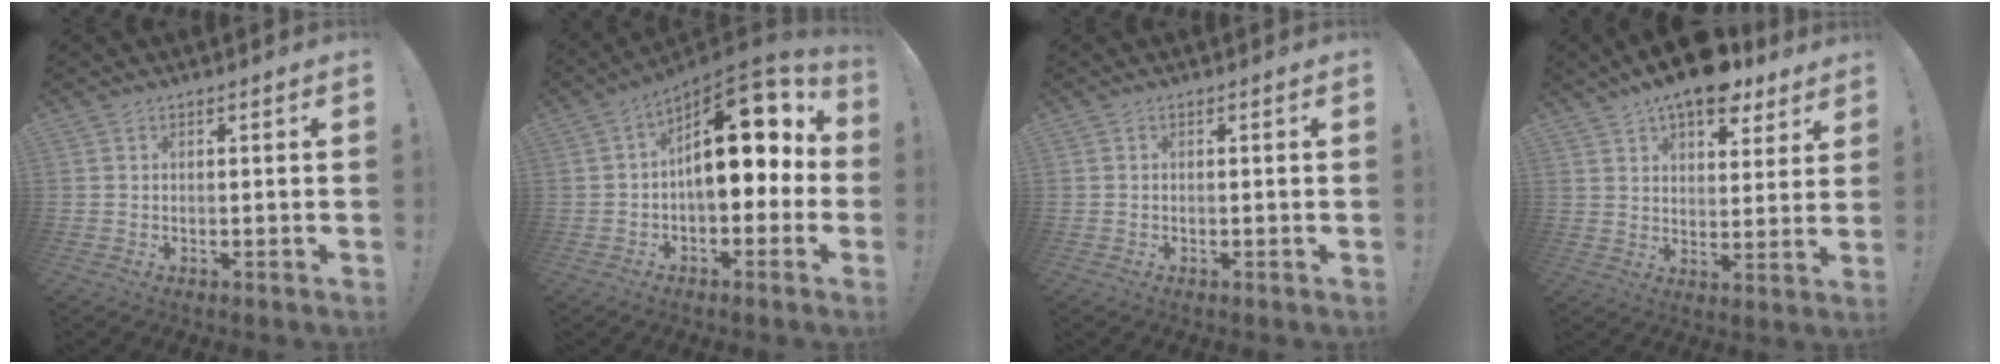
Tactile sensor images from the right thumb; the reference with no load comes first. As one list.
[{"total": 18.6, "force": [3.8, 9.3, 15.7], "torque": [-0.216, -0.018, 0.070]}, {"total": 0.0}, {"total": 13.0, "force": [9.2, 5.7, 7.1], "torque": [-0.101, -0.055, 0.161]}]